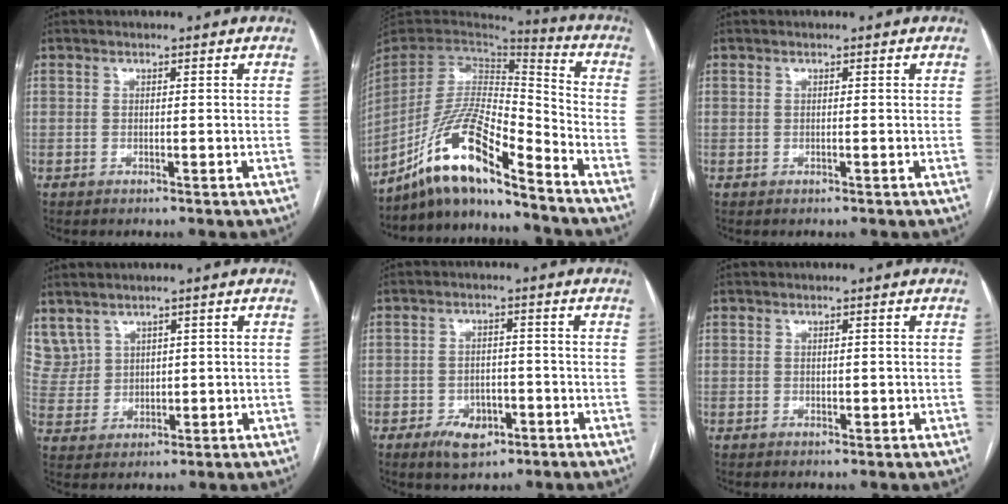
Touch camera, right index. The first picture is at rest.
{"total": 15.3, "force": [-11.4, 2.1, 9.9], "torque": [-0.197, 0.009, -0.211]}
{"total": 0.0}
{"total": 7.0, "force": [4.3, 5.3, 1.2], "torque": [-0.044, 0.024, 0.107]}
{"total": 5.1, "force": [-2.7, 3.2, 2.9], "torque": [-0.046, 0.005, -0.034]}
{"total": 1.1, "force": [0.0, 0.8, 0.7], "torque": [-0.013, 0.003, 0.004]}